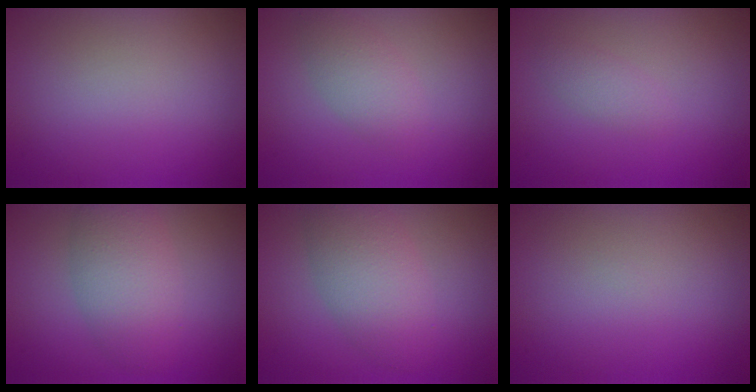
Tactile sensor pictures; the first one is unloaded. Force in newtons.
{"total": 2.4, "press": 2.4, "slide": 0.1}
{"total": 1.2, "press": 1.1, "slide": 0.1}
{"total": 4.6, "press": 4.6, "slide": 0.2}
{"total": 4.8, "press": 4.7, "slide": 0.2}
{"total": 0.0}